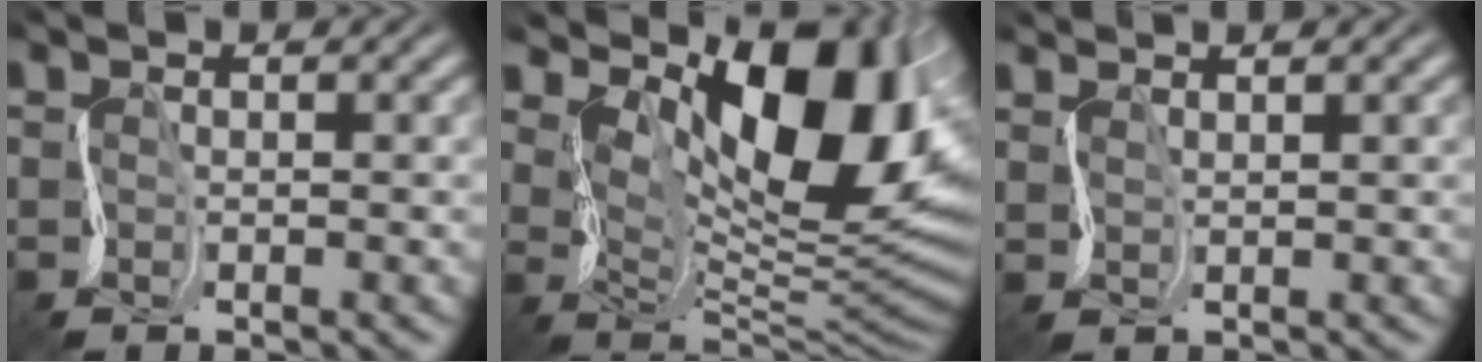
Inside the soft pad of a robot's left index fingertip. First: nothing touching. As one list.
[{"total": 11.9, "force": [4.9, 5.7, 9.2], "torque": [-0.138, -0.007, 0.099]}, {"total": 1.3, "force": [1.3, 0.0, -0.1], "torque": [0.006, 0.011, 0.023]}]